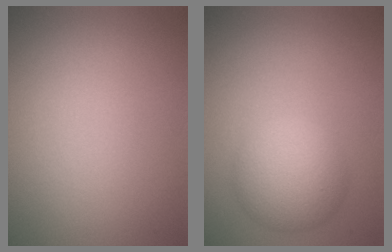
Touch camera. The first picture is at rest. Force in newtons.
{"total": 4.9, "press": 4.9, "slide": 0.1}